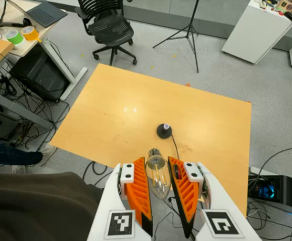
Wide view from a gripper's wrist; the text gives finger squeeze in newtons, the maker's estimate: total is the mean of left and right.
{"total": 12.6, "left": 13.3, "right": 11.9}